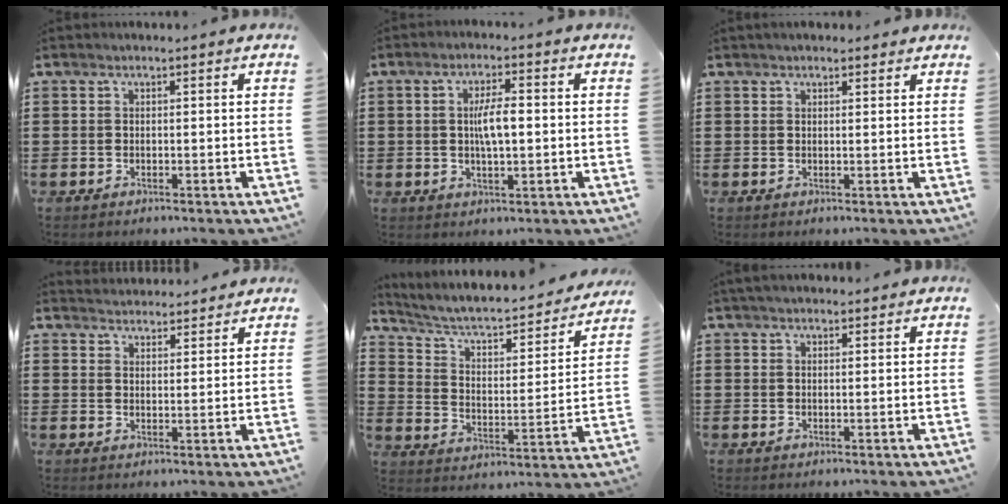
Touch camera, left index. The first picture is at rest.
{"total": 5.0, "force": [0.2, 1.6, 4.7], "torque": [-0.097, 0.003, -0.001]}
{"total": 1.5, "force": [1.3, 0.5, 0.5], "torque": [-0.012, 0.004, 0.025]}
{"total": 2.9, "force": [2.9, 0.1, -0.4], "torque": [-0.001, -0.011, 0.055]}
{"total": 4.9, "force": [3.9, 1.6, 2.4], "torque": [-0.070, -0.031, 0.057]}
{"total": 2.1, "force": [1.8, 0.7, 0.7], "torque": [-0.016, 0.004, 0.035]}